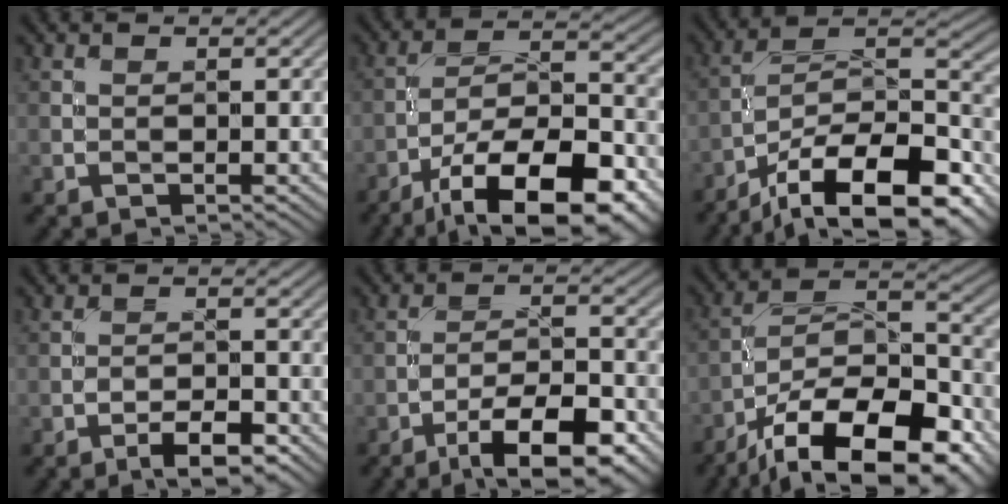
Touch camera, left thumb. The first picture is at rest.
{"total": 17.6, "force": [-11.0, 6.4, 12.1], "torque": [-0.188, -0.021, -0.177]}
{"total": 18.5, "force": [-12.9, 7.0, 11.2], "torque": [-0.181, -0.028, -0.204]}
{"total": 4.7, "force": [-3.1, 1.4, 3.3], "torque": [-0.053, 0.008, -0.050]}
{"total": 11.7, "force": [-7.4, 3.7, 8.2], "torque": [-0.132, 0.001, -0.119]}
{"total": 18.9, "force": [-12.6, 8.0, 11.7], "torque": [-0.180, -0.029, -0.195]}